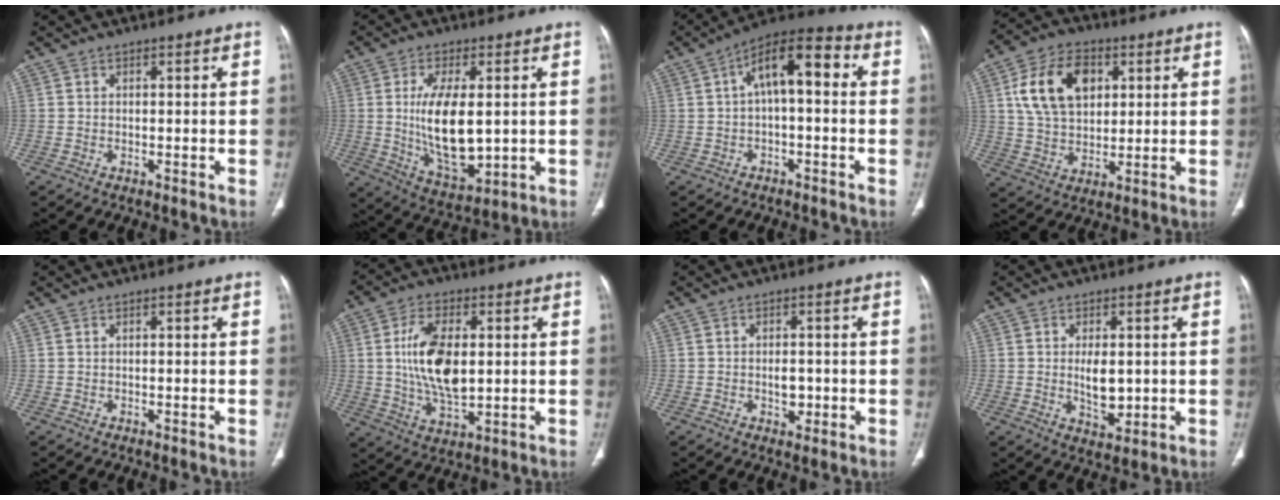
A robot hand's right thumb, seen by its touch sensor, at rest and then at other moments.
{"total": 14.6, "force": [0.6, 6.7, 12.9], "torque": [-0.219, -0.022, 0.027]}
{"total": 11.3, "force": [1.5, 5.0, 10.0], "torque": [-0.147, 0.041, 0.014]}
{"total": 14.7, "force": [4.5, 10.0, 9.8], "torque": [-0.148, -0.001, 0.083]}
{"total": 0.0}
{"total": 13.5, "force": [1.4, 7.1, 11.4], "torque": [-0.207, -0.009, 0.031]}
{"total": 3.3, "force": [-0.6, 2.2, 2.4], "torque": [-0.020, 0.005, -0.004]}
{"total": 6.6, "force": [0.1, 3.6, 5.5], "torque": [-0.074, -0.009, 0.011]}